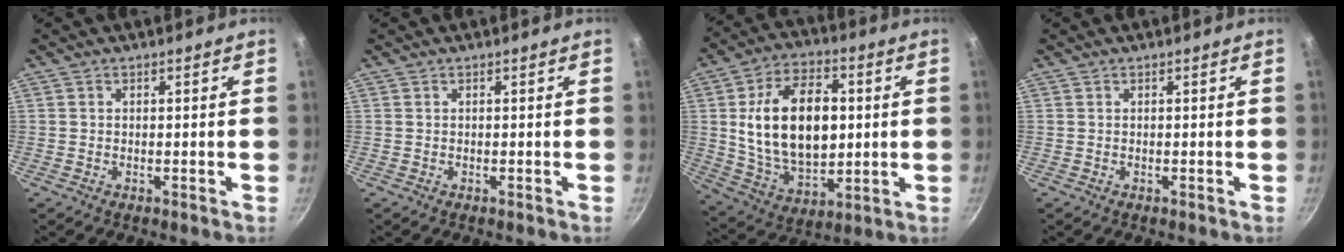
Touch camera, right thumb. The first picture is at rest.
{"total": 0.0}
{"total": 20.6, "force": [2.1, 12.9, 15.9], "torque": [-0.249, 0.001, 0.045]}
{"total": 0.0}